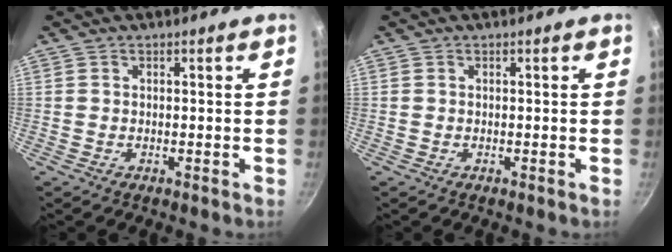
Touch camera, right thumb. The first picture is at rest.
{"total": 0.0}